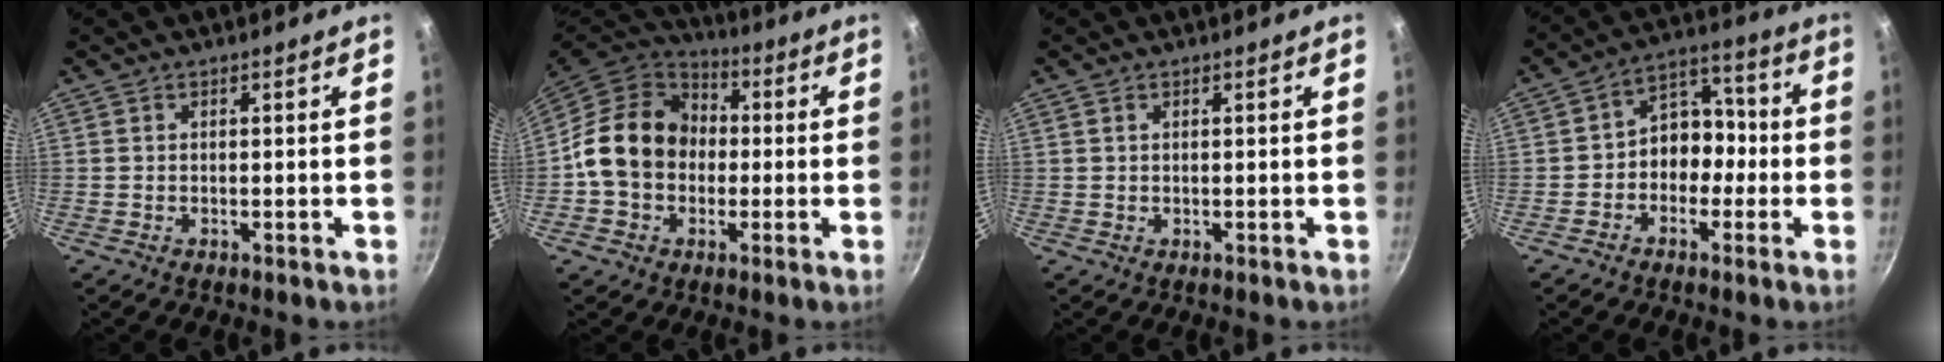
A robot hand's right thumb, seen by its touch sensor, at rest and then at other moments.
{"total": 16.8, "force": [-0.1, 13.8, 9.6], "torque": [-0.135, 0.037, -0.013]}
{"total": 0.7, "force": [0.4, 0.4, 0.4], "torque": [-0.006, 0.001, 0.007]}
{"total": 8.9, "force": [-1.9, 7.1, 5.1], "torque": [-0.015, 0.048, -0.044]}